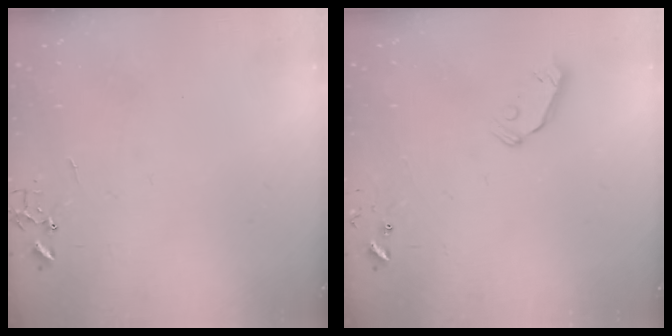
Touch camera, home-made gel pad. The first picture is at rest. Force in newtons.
{"total": 5.8, "press": 5.7, "slide": 0.9}